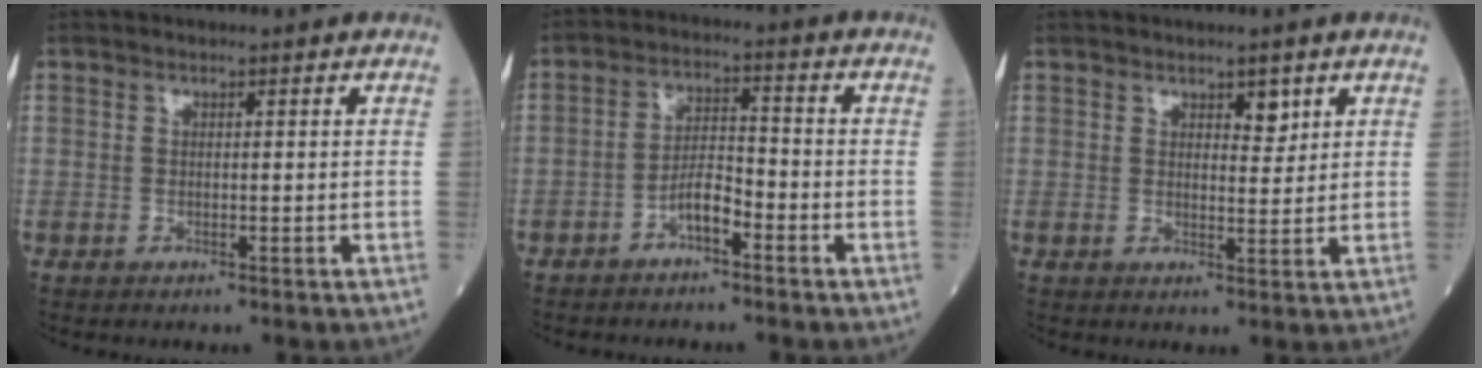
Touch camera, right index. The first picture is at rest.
{"total": 4.6, "force": [-2.8, 1.2, 3.4], "torque": [-0.065, 0.015, -0.053]}
{"total": 2.7, "force": [1.6, 1.1, 1.8], "torque": [-0.022, -0.003, 0.024]}